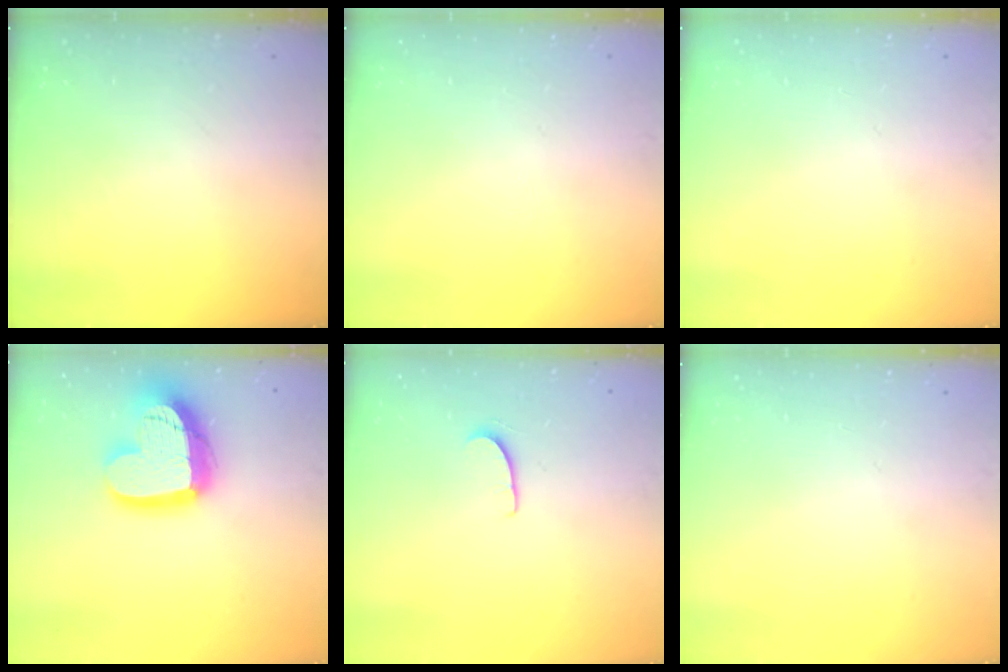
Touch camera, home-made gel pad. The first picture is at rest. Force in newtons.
{"total": 0.0}
{"total": 0.0}
{"total": 19.3, "press": 19.2, "slide": 1.7}
{"total": 5.1, "press": 5.1, "slide": 0.4}
{"total": 0.0}